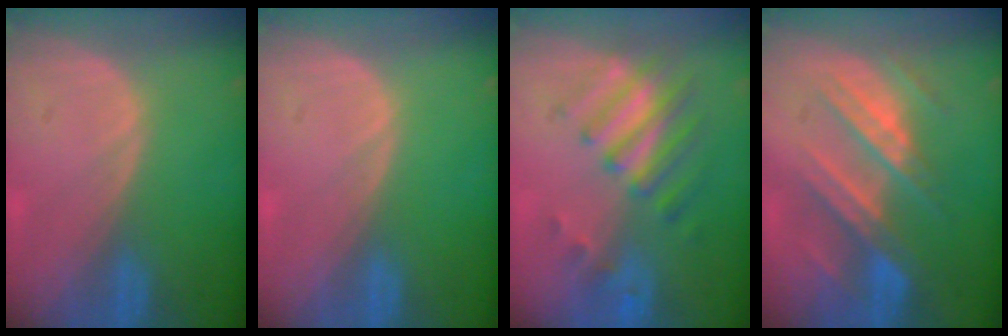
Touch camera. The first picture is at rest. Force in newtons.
{"total": 0.0}
{"total": 7.9, "press": 7.0, "slide": 3.7}
{"total": 8.6, "press": 8.1, "slide": 2.7}